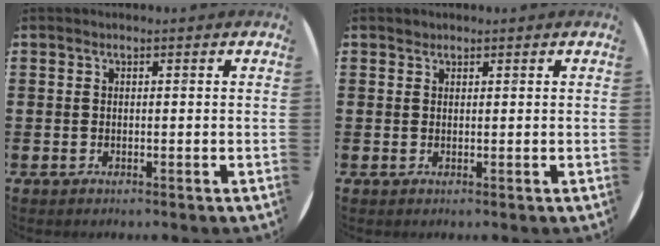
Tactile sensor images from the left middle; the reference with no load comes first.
{"total": 0.6, "force": [0.5, 0.2, -0.1], "torque": [0.002, 0.003, 0.011]}